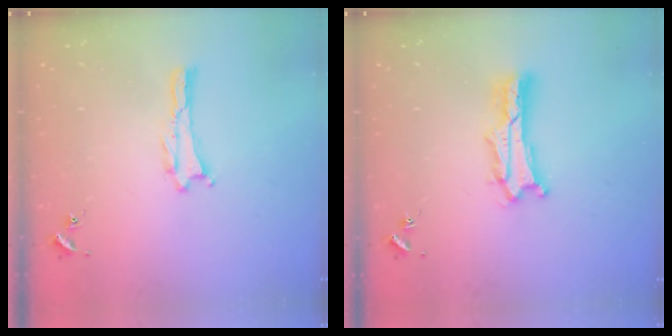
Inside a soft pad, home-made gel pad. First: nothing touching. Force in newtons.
{"total": 2.1, "press": 2.1, "slide": 0.3}